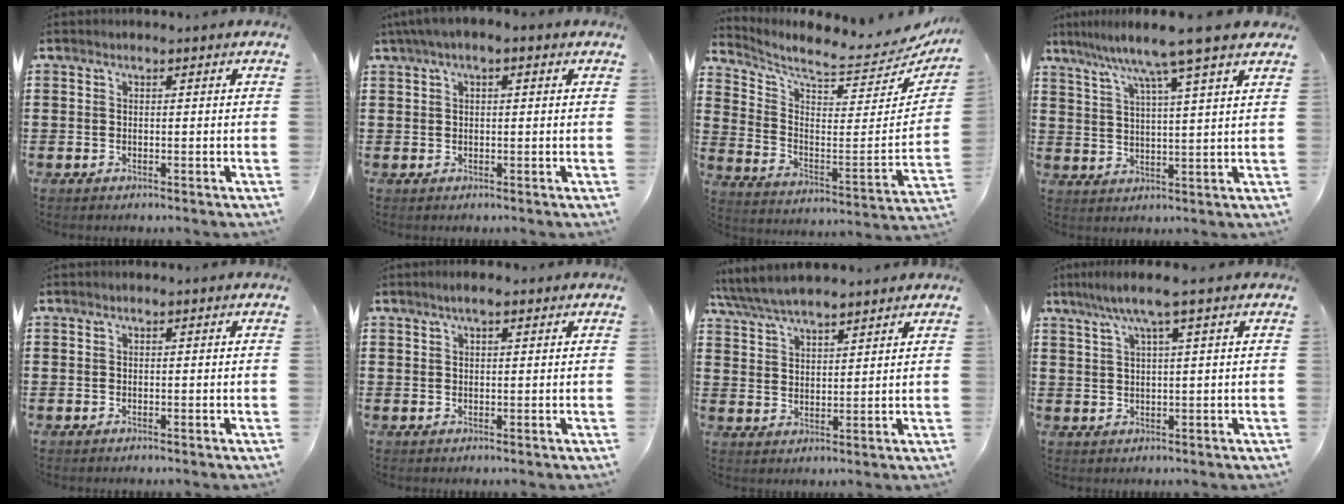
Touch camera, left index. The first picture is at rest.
{"total": 1.9, "force": [0.3, 0.7, 1.8], "torque": [-0.032, 0.006, 0.002]}
{"total": 6.6, "force": [5.9, 0.2, 2.8], "torque": [-0.078, -0.067, 0.094]}
{"total": 7.5, "force": [5.9, -0.8, 4.6], "torque": [-0.110, -0.031, 0.094]}
{"total": 0.0}
{"total": 2.1, "force": [1.3, 0.5, 1.6], "torque": [-0.031, 0.004, 0.021]}
{"total": 5.8, "force": [5.3, 1.2, 2.0], "torque": [-0.058, -0.015, 0.097]}
{"total": 4.5, "force": [2.2, 0.0, 3.9], "torque": [-0.082, 0.003, 0.034]}